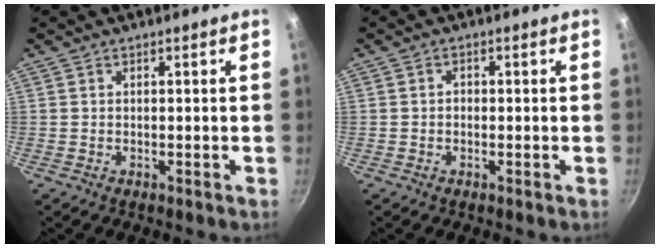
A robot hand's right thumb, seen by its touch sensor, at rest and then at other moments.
{"total": 1.0, "force": [-0.2, 0.9, 0.5], "torque": [-0.008, 0.005, -0.005]}